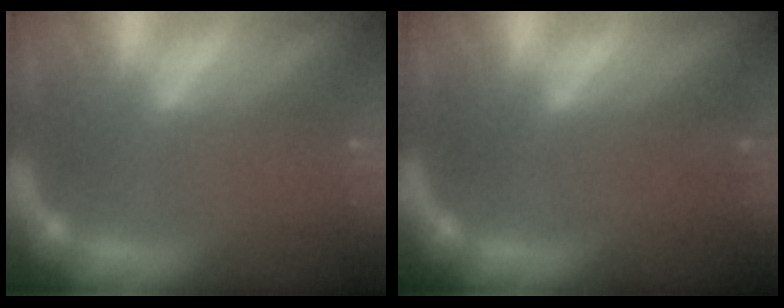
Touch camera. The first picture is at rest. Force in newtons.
{"total": 1.4}